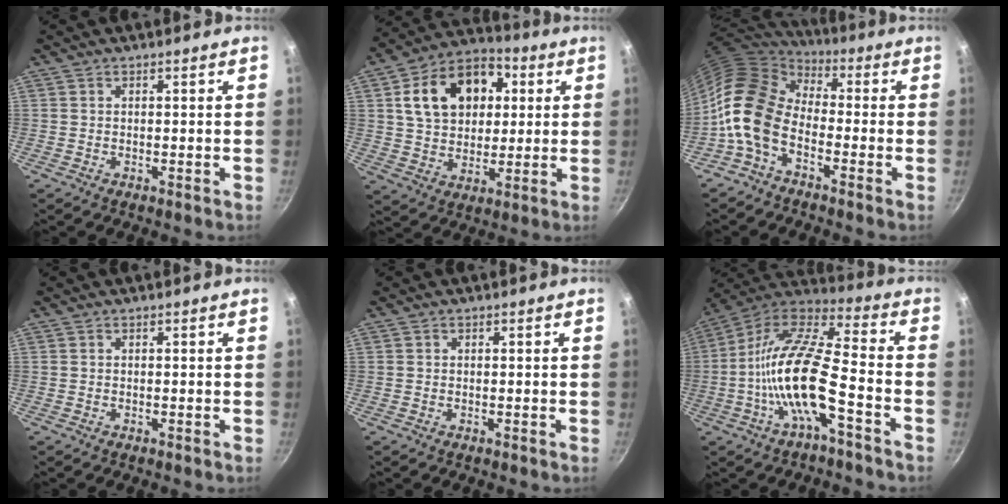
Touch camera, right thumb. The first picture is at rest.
{"total": 18.0, "force": [4.4, 13.2, 11.5], "torque": [-0.160, 0.019, 0.064]}
{"total": 13.3, "force": [-4.1, 8.7, 9.1], "torque": [-0.153, 0.042, -0.104]}
{"total": 0.0}
{"total": 0.0}
{"total": 17.6, "force": [-5.7, 5.5, 15.7], "torque": [-0.296, 0.047, -0.124]}